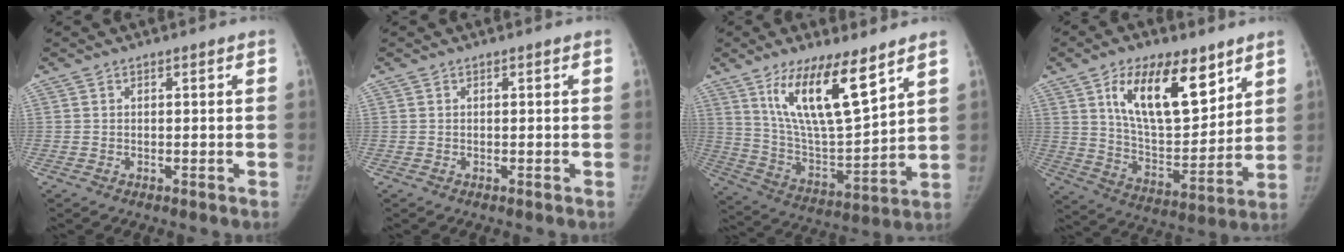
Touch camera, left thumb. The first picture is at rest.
{"total": 0.0}
{"total": 17.2, "force": [10.0, 4.8, 13.1], "torque": [-0.214, -0.060, 0.196]}
{"total": 18.5, "force": [9.5, 8.6, 13.4], "torque": [-0.174, -0.049, 0.172]}